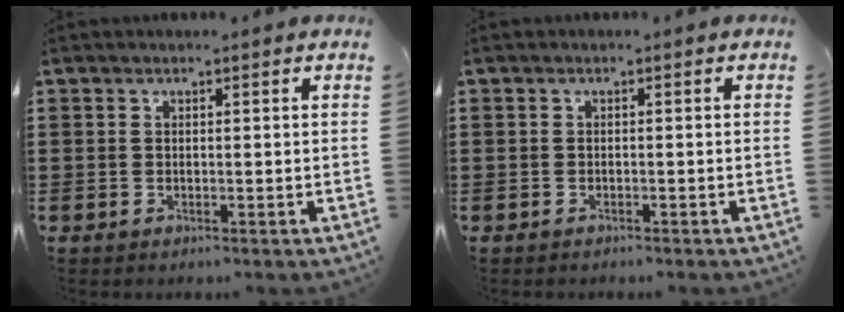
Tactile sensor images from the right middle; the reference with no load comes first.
{"total": 0.5, "force": [-0.5, 0.1, 0.1], "torque": [-0.003, -0.001, -0.010]}